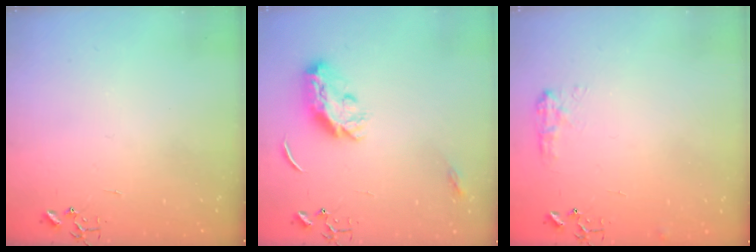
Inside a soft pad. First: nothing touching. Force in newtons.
{"total": 9.9, "press": 9.9, "slide": 0.3}
{"total": 8.0, "press": 7.9, "slide": 0.7}